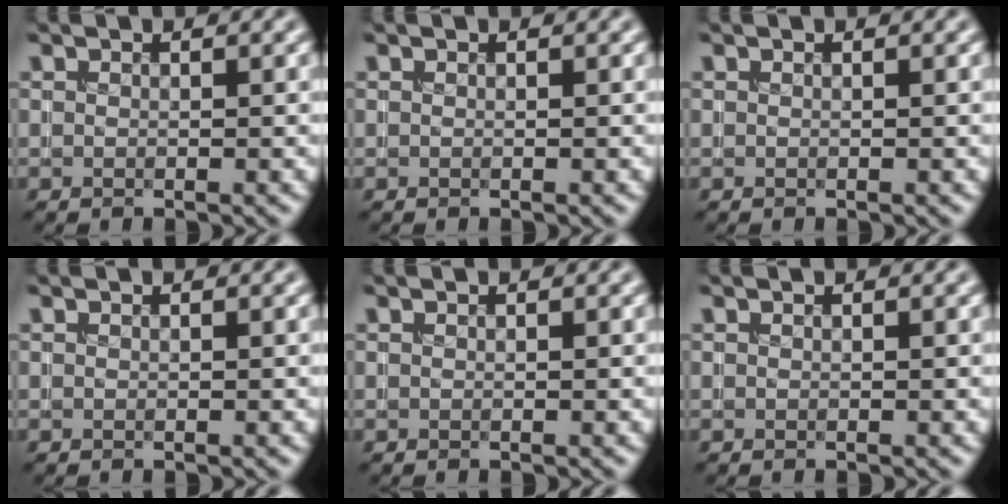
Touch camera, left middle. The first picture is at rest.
{"total": 0.0}
{"total": 0.0}
{"total": 0.0}
{"total": 0.0}
{"total": 0.0}